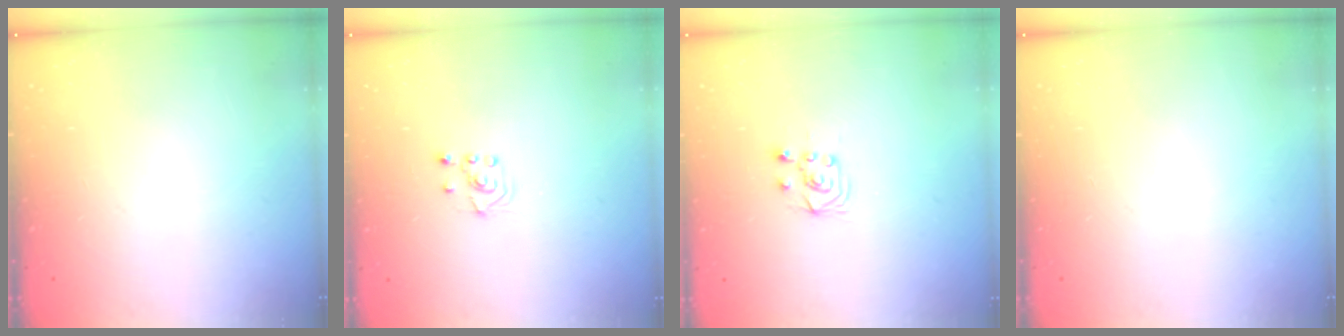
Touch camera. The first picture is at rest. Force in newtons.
{"total": 3.3, "press": 3.2, "slide": 0.8}
{"total": 6.3, "press": 6.3, "slide": 0.7}
{"total": 0.0}